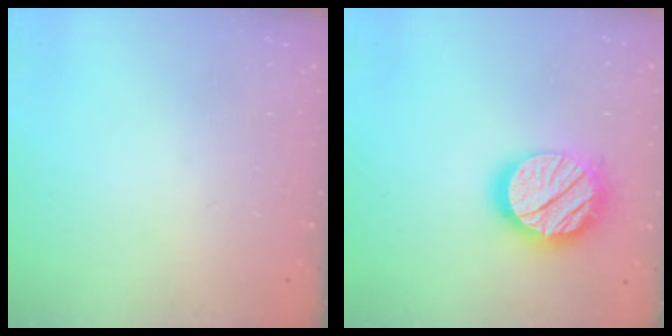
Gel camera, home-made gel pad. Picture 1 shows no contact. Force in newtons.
{"total": 17.7, "press": 17.7, "slide": 0.8}